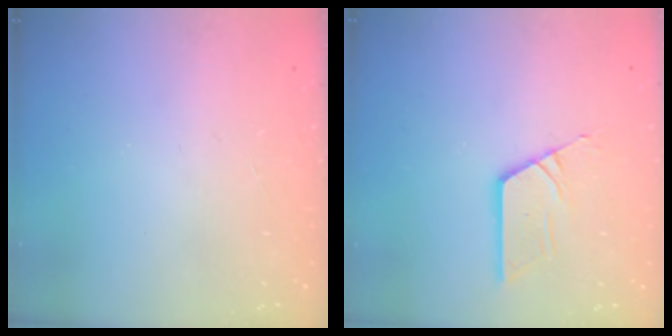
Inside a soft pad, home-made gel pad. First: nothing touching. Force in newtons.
{"total": 6.7, "press": 6.7, "slide": 0.5}